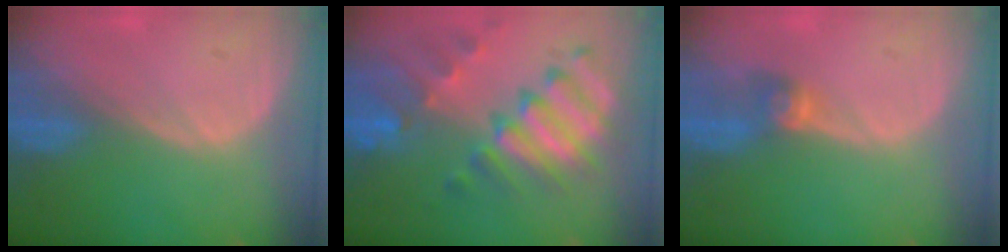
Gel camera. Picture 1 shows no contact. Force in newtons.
{"total": 11.3, "press": 9.7, "slide": 5.7}
{"total": 2.6, "press": 2.5, "slide": 0.6}